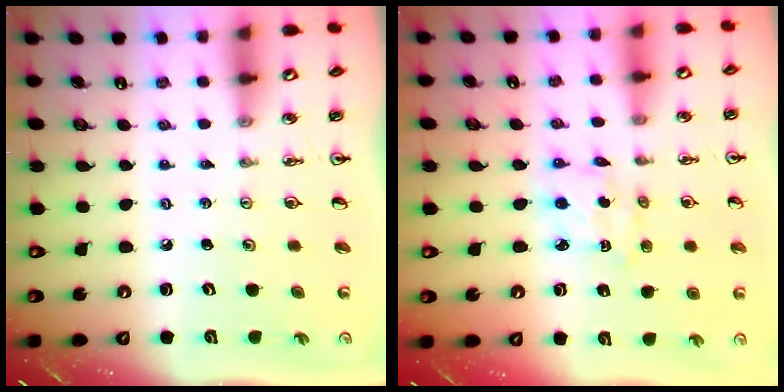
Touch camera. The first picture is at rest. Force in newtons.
{"total": 3.4, "press": 3.3, "slide": 0.4}